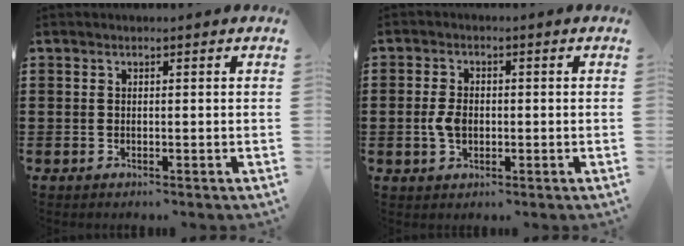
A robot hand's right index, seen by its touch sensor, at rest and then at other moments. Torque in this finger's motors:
{"motor_torque": [1.11, 1.03, 0.46, 0.10]}